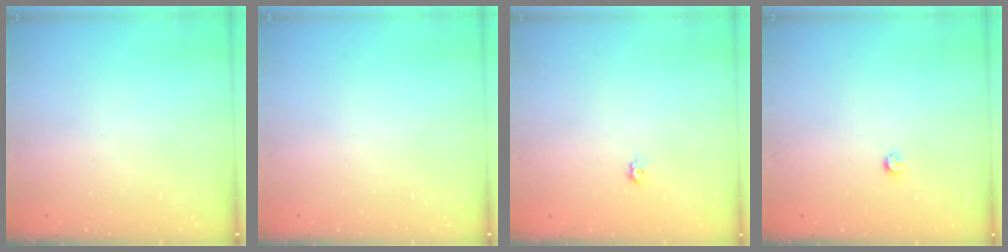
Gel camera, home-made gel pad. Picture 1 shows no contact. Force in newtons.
{"total": 0.0}
{"total": 3.7, "press": 3.6, "slide": 0.8}
{"total": 2.9, "press": 2.8, "slide": 0.5}